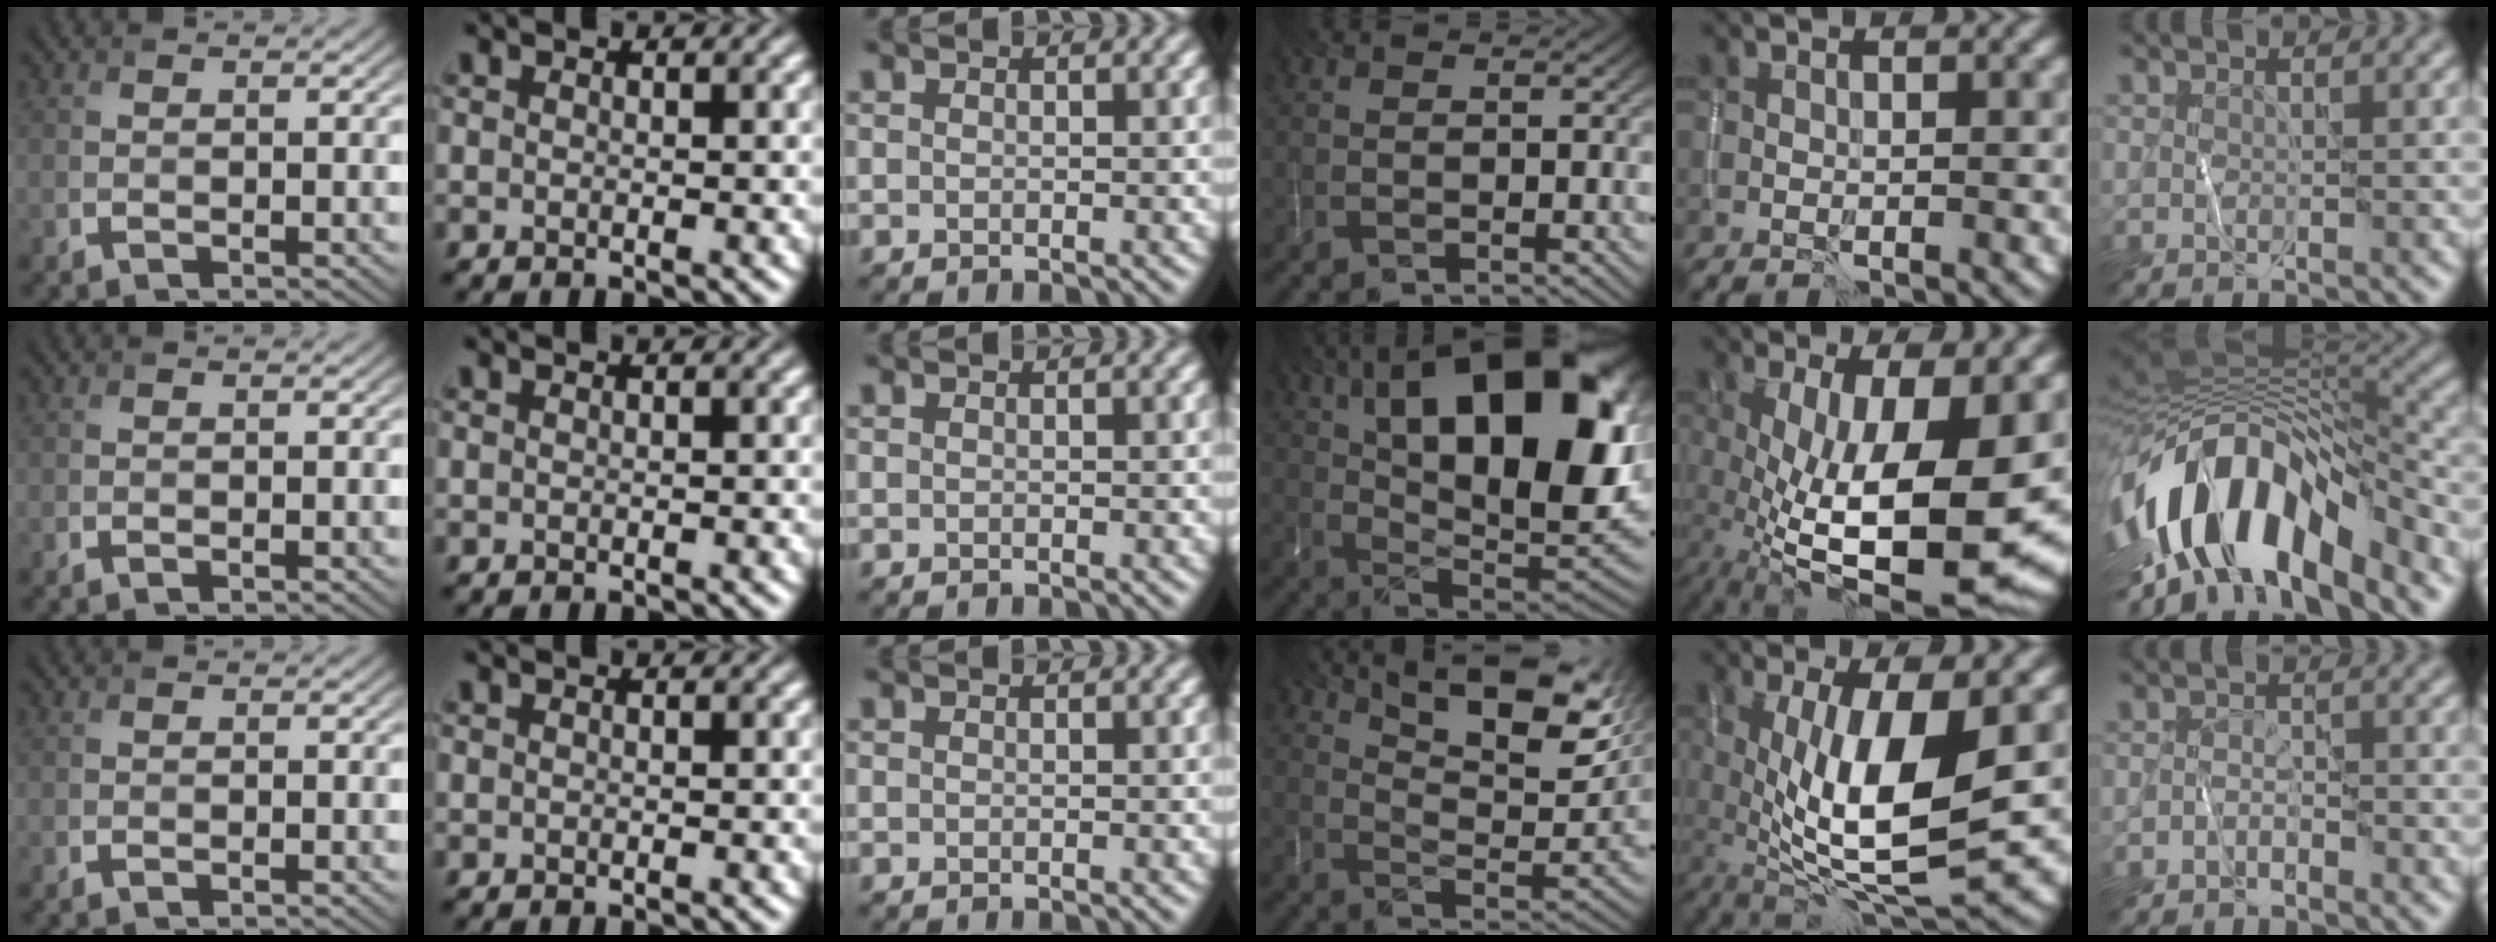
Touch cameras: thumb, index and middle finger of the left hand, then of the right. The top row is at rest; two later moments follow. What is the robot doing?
{"motion": "wipe", "object": "whiteboard"}